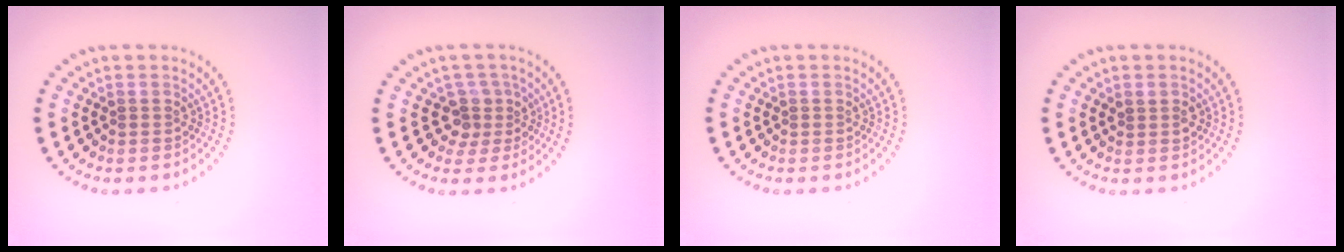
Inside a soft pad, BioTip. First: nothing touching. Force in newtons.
{"total": 2.7, "press": 2.0, "slide": 1.8}
{"total": 0.0}
{"total": 1.1, "press": 1.0, "slide": 0.4}